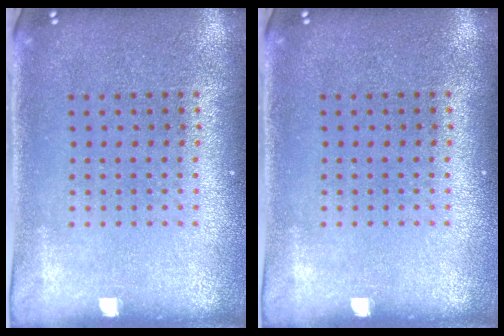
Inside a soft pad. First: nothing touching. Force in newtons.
{"total": 0.0}